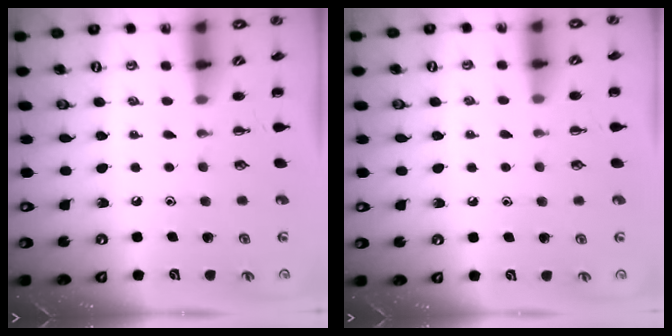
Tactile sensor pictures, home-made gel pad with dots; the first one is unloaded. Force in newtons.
{"total": 6.9, "press": 6.6, "slide": 2.1}